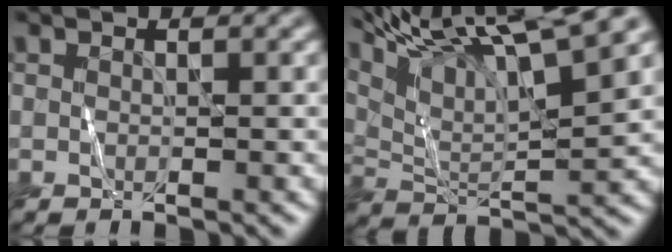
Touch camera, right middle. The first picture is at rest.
{"total": 13.0, "force": [8.7, 2.7, 9.3], "torque": [-0.162, 0.014, 0.125]}